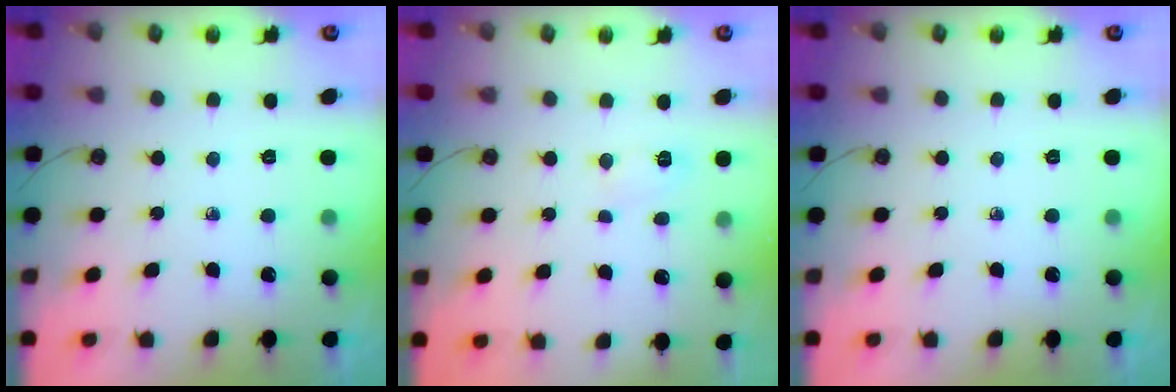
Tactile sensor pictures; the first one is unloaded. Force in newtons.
{"total": 9.1, "press": 5.5, "slide": 7.3}
{"total": 0.0}